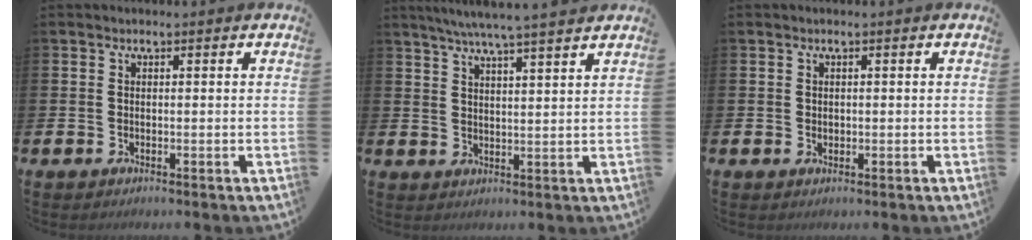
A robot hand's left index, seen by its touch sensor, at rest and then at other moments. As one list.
[{"total": 5.8, "force": [5.3, -0.8, 2.0], "torque": [-0.053, -0.022, 0.093]}, {"total": 0.7, "force": [0.3, 0.6, 0.3], "torque": [0.004, 0.001, 0.002]}]